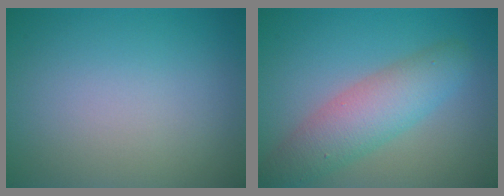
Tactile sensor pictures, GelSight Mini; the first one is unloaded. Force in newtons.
{"total": 5.3, "press": 5.3, "slide": 0.1}